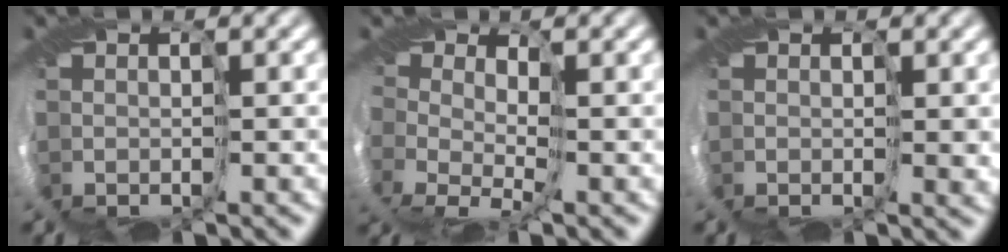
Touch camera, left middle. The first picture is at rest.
{"total": 2.7, "force": [-0.1, 1.4, 2.3], "torque": [-0.045, -0.003, 0.003]}
{"total": 1.2, "force": [0.4, 0.7, 1.0], "torque": [-0.021, -0.002, 0.009]}